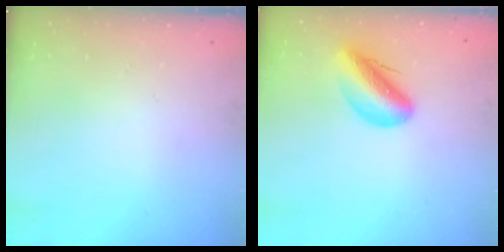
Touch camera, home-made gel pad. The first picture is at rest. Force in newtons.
{"total": 11.3, "press": 10.8, "slide": 3.3}